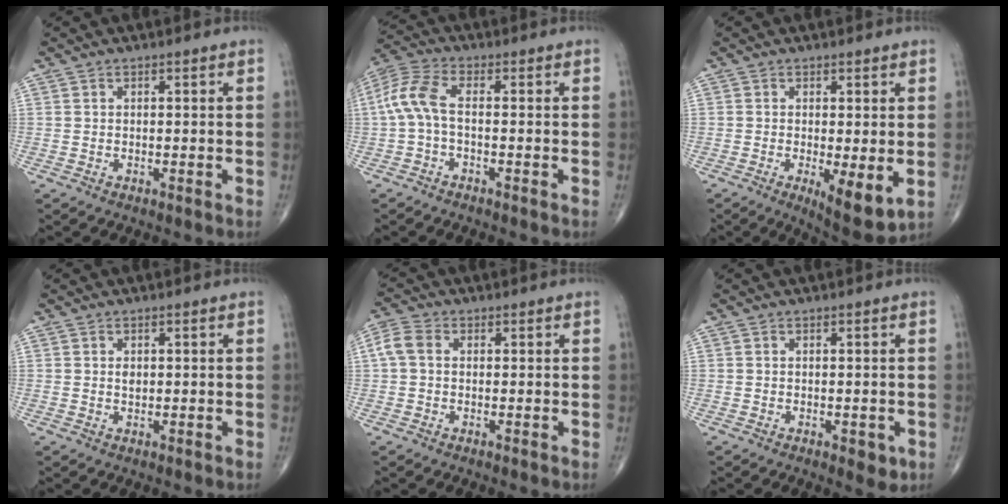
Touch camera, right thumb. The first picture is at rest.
{"total": 7.1, "force": [-0.6, 3.0, 6.4], "torque": [-0.157, 0.026, -0.020]}
{"total": 7.5, "force": [-1.4, 2.4, 7.0], "torque": [-0.102, -0.023, -0.018]}
{"total": 1.3, "force": [0.2, 0.8, 0.9], "torque": [-0.012, 0.000, 0.004]}
{"total": 4.2, "force": [0.4, 3.0, 2.8], "torque": [-0.068, 0.014, 0.001]}
{"total": 2.7, "force": [-0.8, 1.3, 2.2], "torque": [-0.016, -0.003, -0.006]}